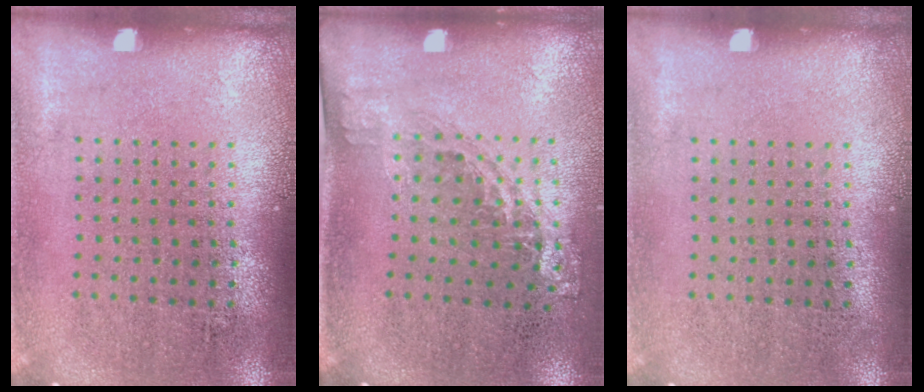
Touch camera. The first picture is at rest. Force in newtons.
{"total": 1.3, "press": 1.0, "slide": 0.9}
{"total": 0.0}